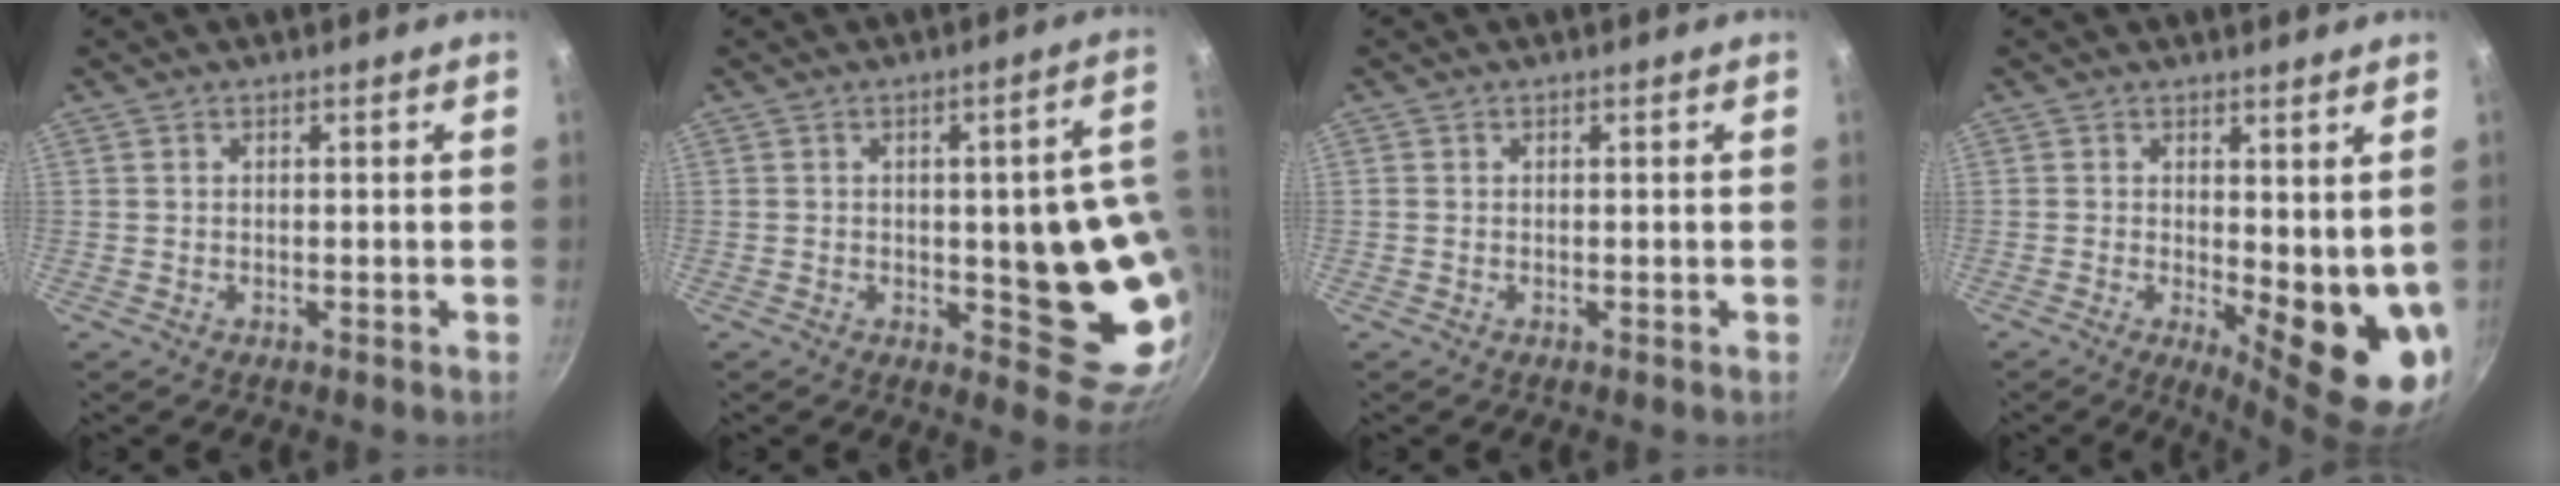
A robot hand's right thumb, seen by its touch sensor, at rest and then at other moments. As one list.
[{"total": 17.1, "force": [-0.4, 6.7, 15.7], "torque": [-0.123, -0.019, -0.003]}, {"total": 0.0}, {"total": 11.0, "force": [0.7, 4.3, 10.1], "torque": [-0.108, -0.029, 0.019]}]